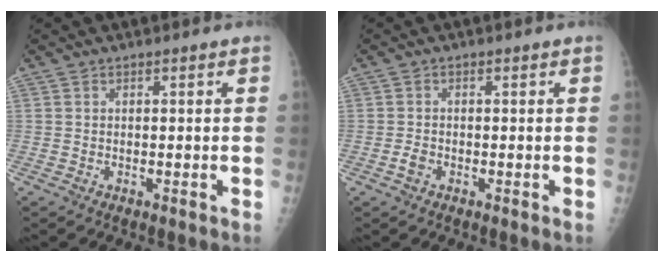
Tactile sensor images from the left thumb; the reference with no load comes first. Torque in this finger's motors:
{"motor_torque": [-0.25, 0.14, 0.21, 0.18, 0.03]}